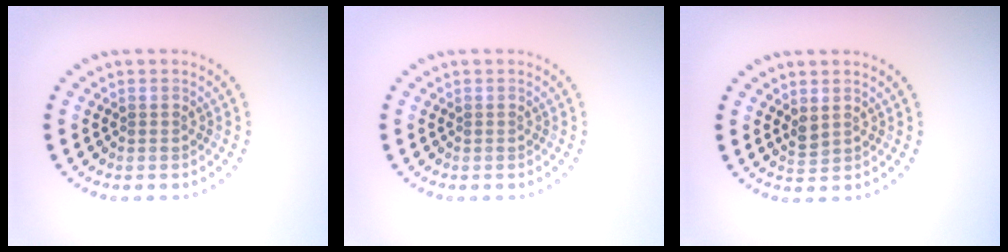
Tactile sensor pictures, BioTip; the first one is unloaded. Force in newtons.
{"total": 0.0}
{"total": 1.1, "press": 1.0, "slide": 0.5}